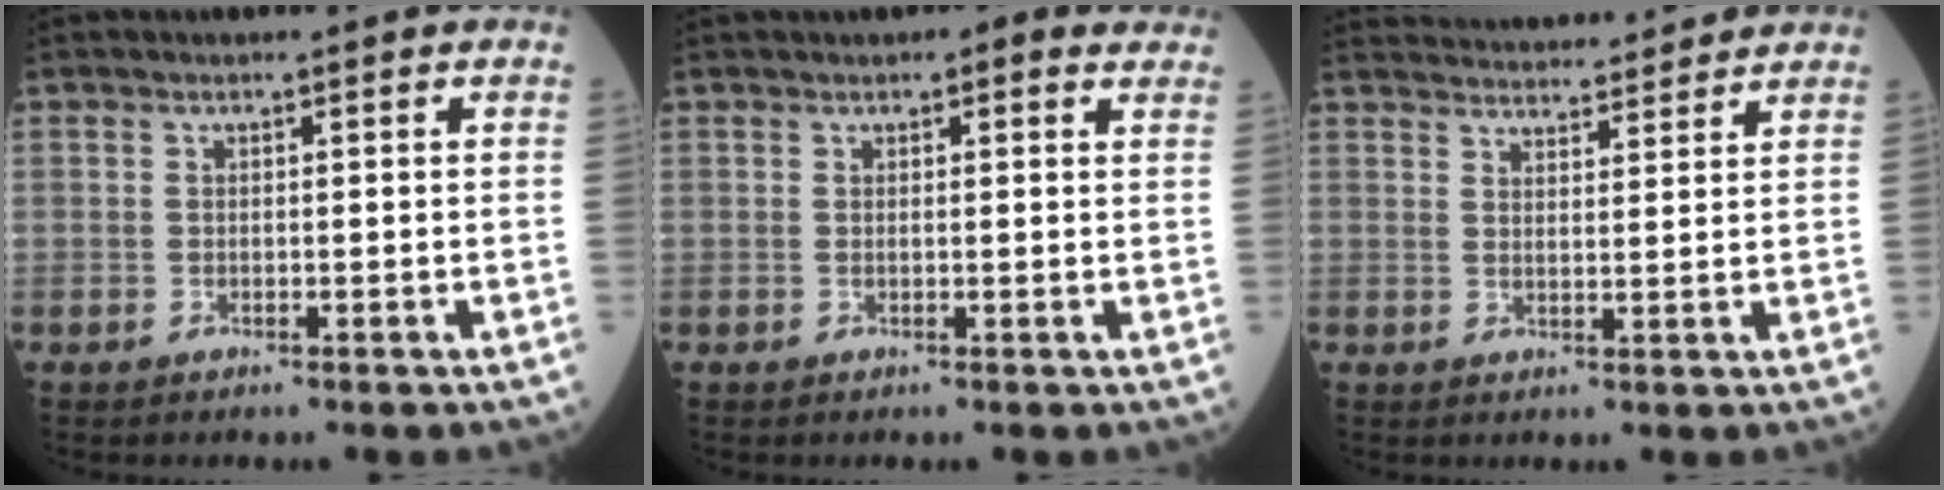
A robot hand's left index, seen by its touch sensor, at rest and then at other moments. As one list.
[{"total": 3.5, "force": [2.7, 1.2, 2.0], "torque": [-0.022, 0.018, 0.030]}, {"total": 15.6, "force": [15.1, 2.1, 3.5], "torque": [-0.052, 0.033, 0.215]}]